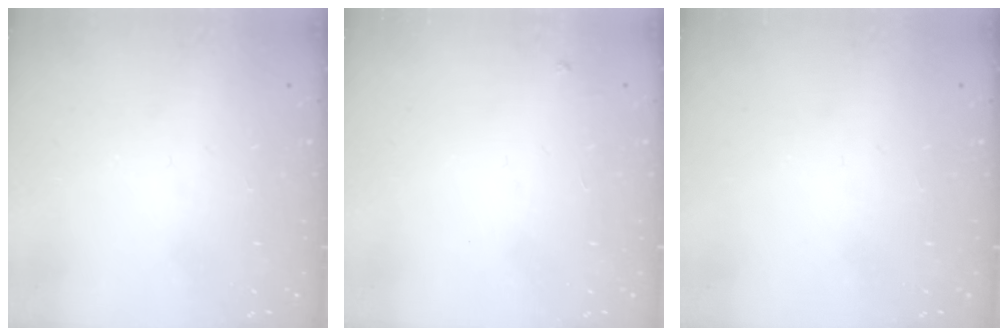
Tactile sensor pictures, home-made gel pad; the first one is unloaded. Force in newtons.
{"total": 3.0, "press": 3.0, "slide": 0.5}
{"total": 0.0}